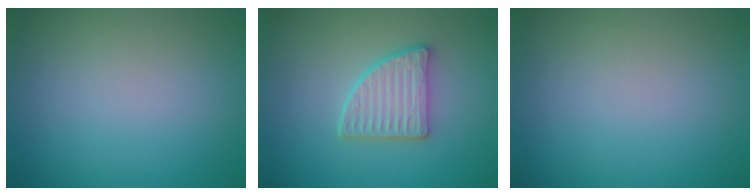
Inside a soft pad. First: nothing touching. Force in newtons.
{"total": 3.5, "press": 3.2, "slide": 1.5}
{"total": 0.0}